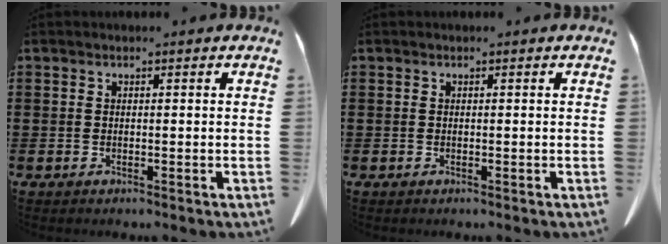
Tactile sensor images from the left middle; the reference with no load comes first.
{"total": 0.0}